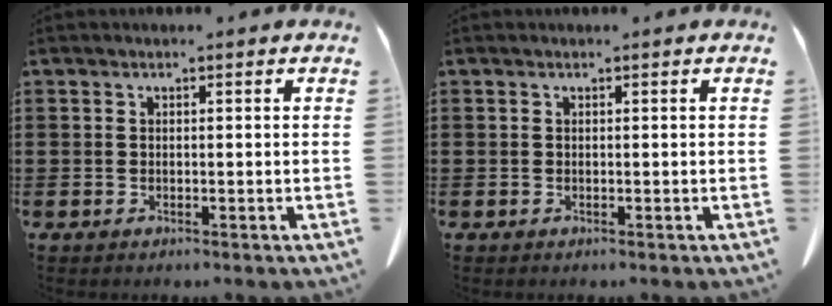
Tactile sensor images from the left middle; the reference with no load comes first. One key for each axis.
{"total": 0.0}